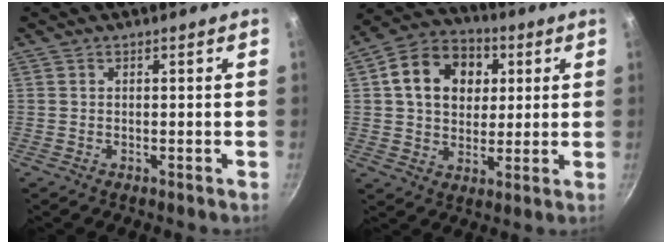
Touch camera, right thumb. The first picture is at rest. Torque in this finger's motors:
{"motor_torque": [-0.83, 1.12, 0.02, 0.16, 0.09]}